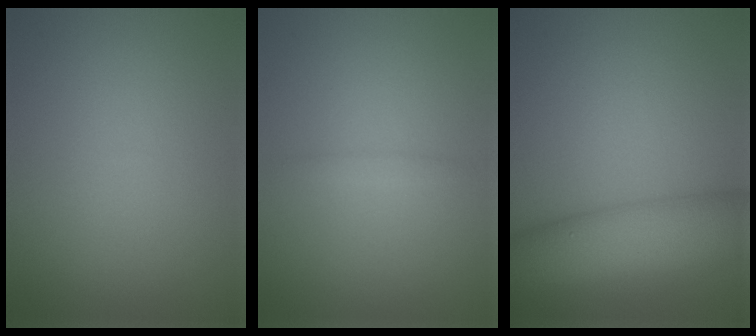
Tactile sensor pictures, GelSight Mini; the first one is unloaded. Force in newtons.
{"total": 0.7, "press": 0.7, "slide": 0.1}
{"total": 8.6, "press": 8.6, "slide": 0.3}